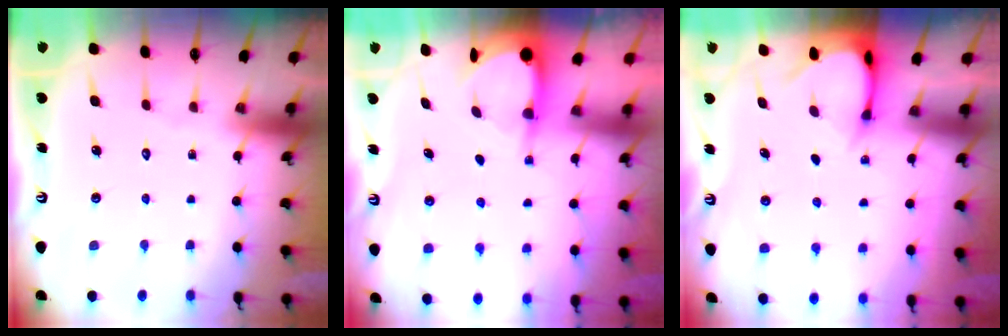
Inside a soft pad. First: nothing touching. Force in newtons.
{"total": 3.9, "press": 3.8, "slide": 0.3}
{"total": 3.0, "press": 3.0, "slide": 0.2}